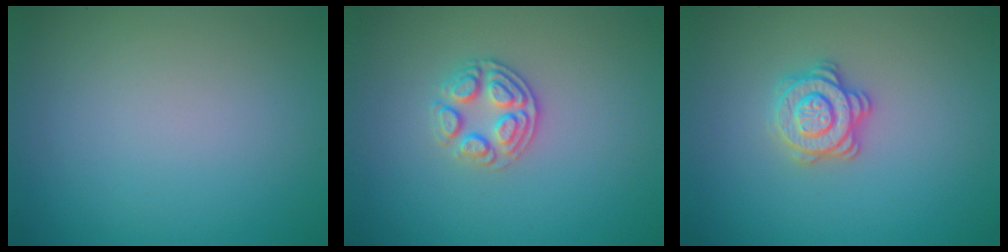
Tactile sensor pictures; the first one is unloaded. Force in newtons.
{"total": 2.6, "press": 2.5, "slide": 0.9}
{"total": 2.9, "press": 2.7, "slide": 1.1}